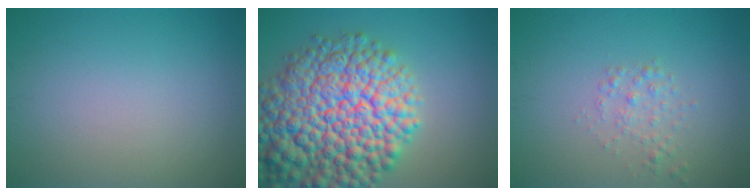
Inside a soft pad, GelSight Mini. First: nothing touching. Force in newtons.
{"total": 14.0, "press": 14.0, "slide": 0.7}
{"total": 1.4, "press": 1.4, "slide": 0.1}